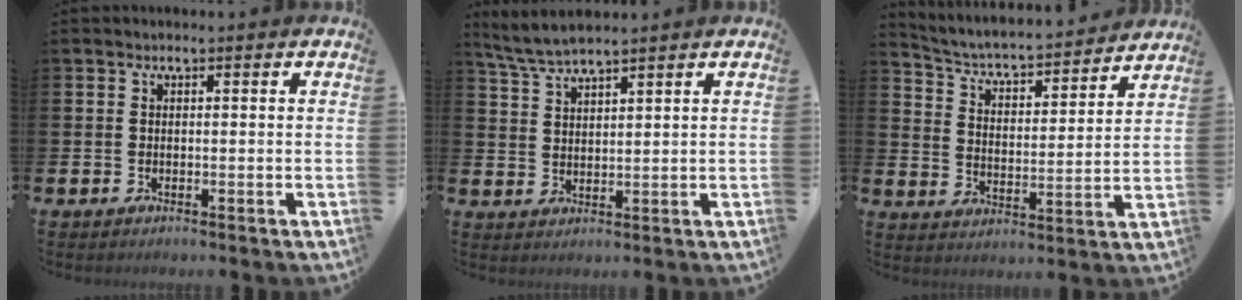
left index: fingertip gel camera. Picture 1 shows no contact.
{"total": 4.3, "force": [4.1, 0.1, 1.5], "torque": [-0.043, -0.012, 0.074]}
{"total": 4.7, "force": [4.4, 0.9, 1.4], "torque": [-0.057, -0.044, 0.067]}